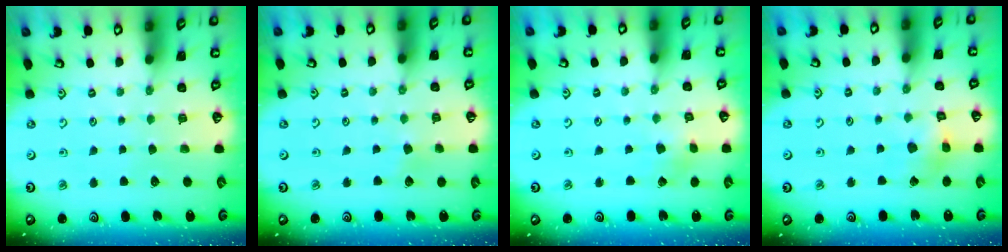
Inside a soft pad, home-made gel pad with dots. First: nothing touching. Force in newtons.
{"total": 2.9, "press": 2.9, "slide": 0.3}
{"total": 1.2, "press": 1.2, "slide": 0.1}
{"total": 5.2, "press": 5.2, "slide": 0.5}